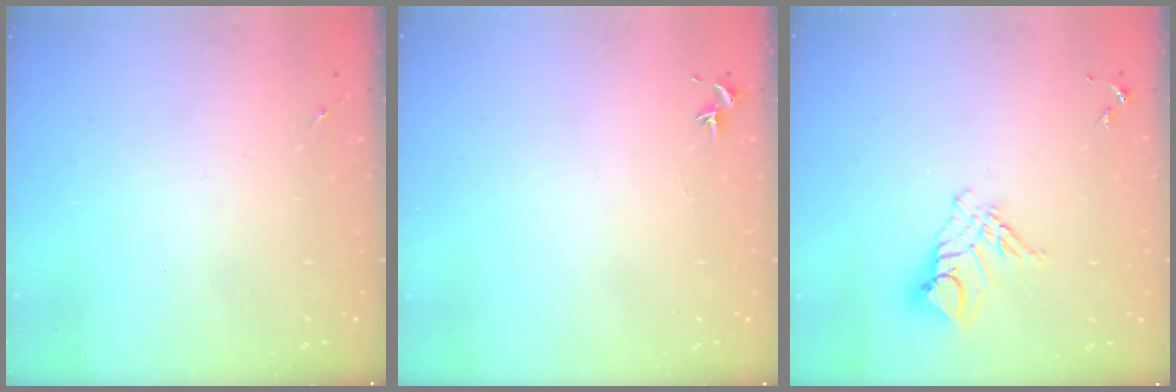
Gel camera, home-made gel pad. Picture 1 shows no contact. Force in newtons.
{"total": 0.7, "press": 0.7, "slide": 0.3}
{"total": 9.9, "press": 9.8, "slide": 1.1}